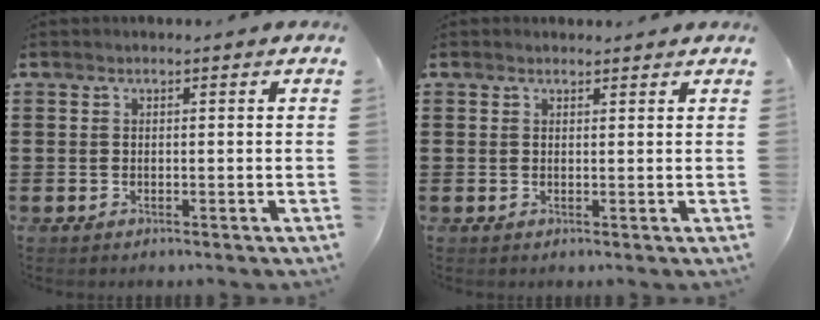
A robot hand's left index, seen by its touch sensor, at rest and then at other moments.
{"total": 0.9, "force": [0.8, 0.3, 0.1], "torque": [-0.003, 0.001, 0.017]}